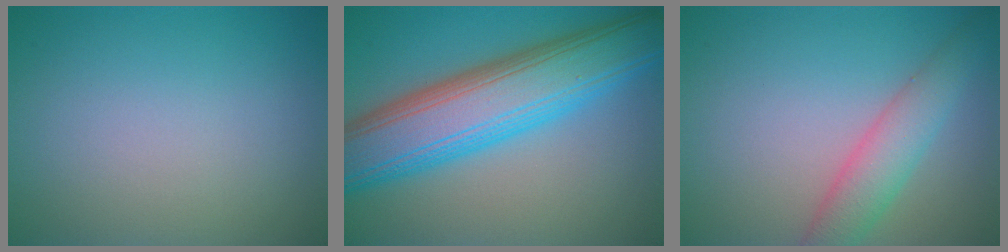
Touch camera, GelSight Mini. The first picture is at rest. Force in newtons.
{"total": 11.0, "press": 11.0, "slide": 0.1}
{"total": 3.7, "press": 3.7, "slide": 0.2}